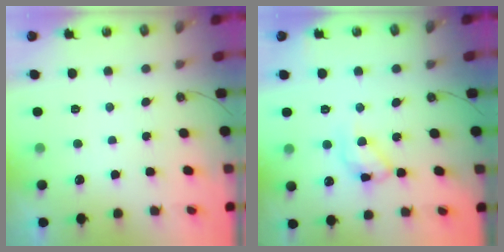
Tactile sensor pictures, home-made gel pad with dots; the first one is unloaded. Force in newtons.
{"total": 12.3, "press": 12.3, "slide": 0.3}